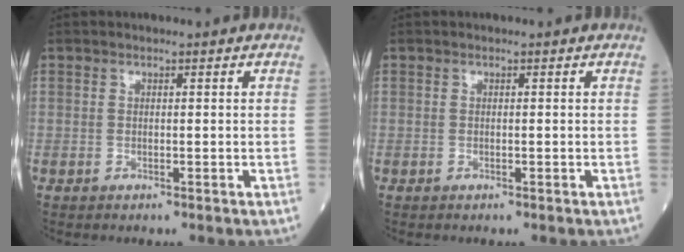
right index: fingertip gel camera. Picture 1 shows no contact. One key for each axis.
{"total": 0.0}